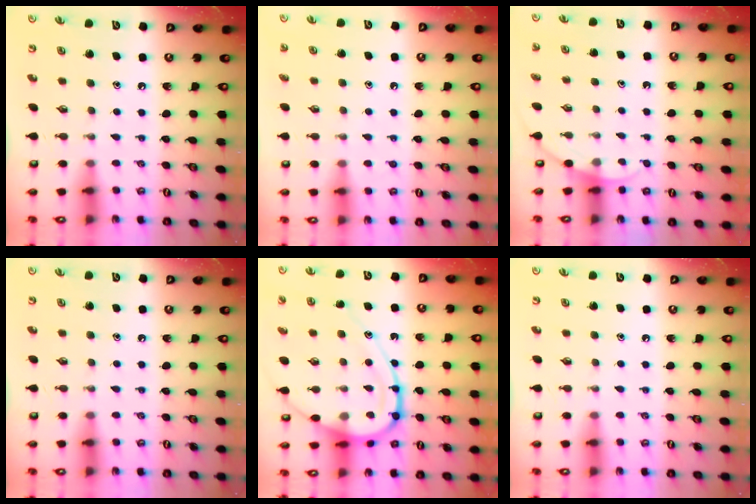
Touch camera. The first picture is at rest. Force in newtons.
{"total": 3.9, "press": 3.8, "slide": 0.5}
{"total": 3.7, "press": 3.7, "slide": 0.3}
{"total": 0.0}
{"total": 15.5, "press": 15.4, "slide": 1.1}
{"total": 0.0}